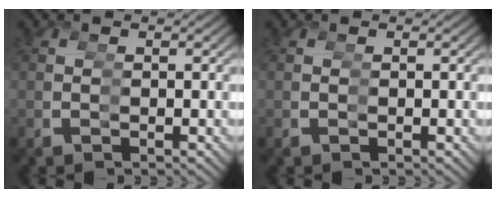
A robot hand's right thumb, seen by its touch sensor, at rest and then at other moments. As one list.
[{"total": 0.0}]